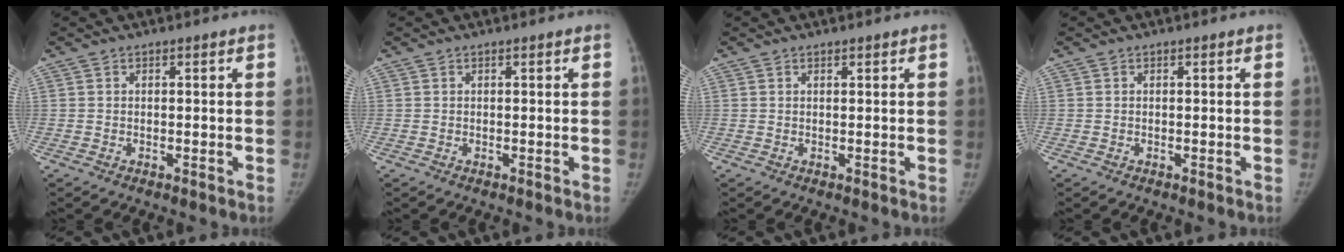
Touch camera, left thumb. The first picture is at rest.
{"total": 0.0}
{"total": 0.0}
{"total": 0.0}